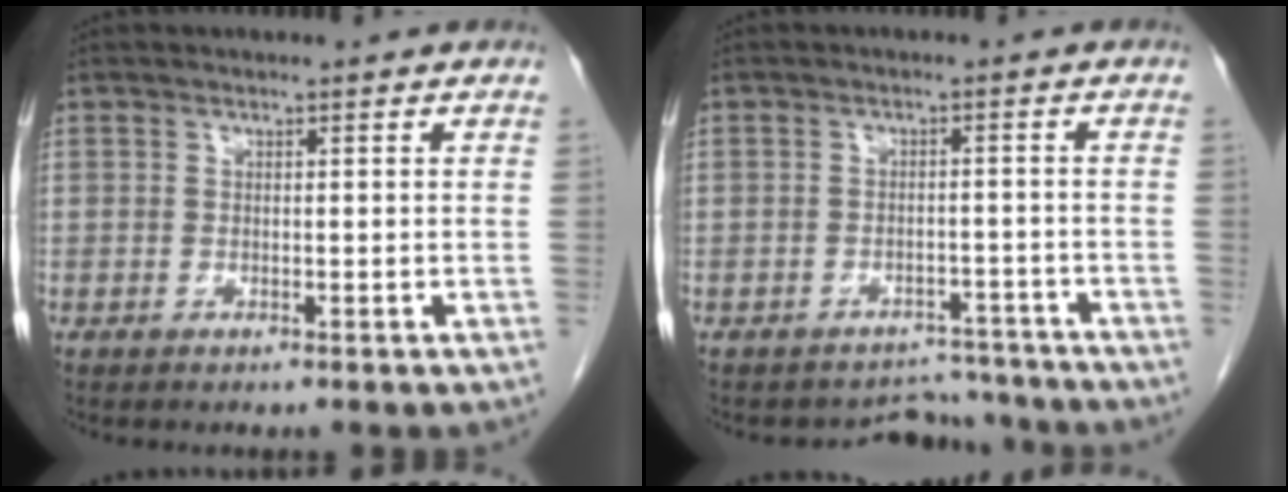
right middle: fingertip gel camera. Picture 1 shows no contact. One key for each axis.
{"total": 4.3, "fx": -3.9, "fy": 1.5, "fz": -1.2, "tx": 0.014, "ty": 0.019, "tz": -0.049}